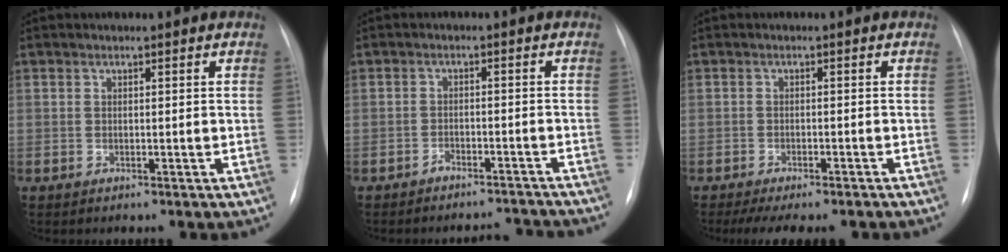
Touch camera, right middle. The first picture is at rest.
{"total": 5.1, "force": [-5.0, 0.8, 0.1], "torque": [0.006, 0.011, -0.066]}
{"total": 10.0, "force": [-8.4, 2.2, 4.9], "torque": [-0.065, -0.005, -0.109]}